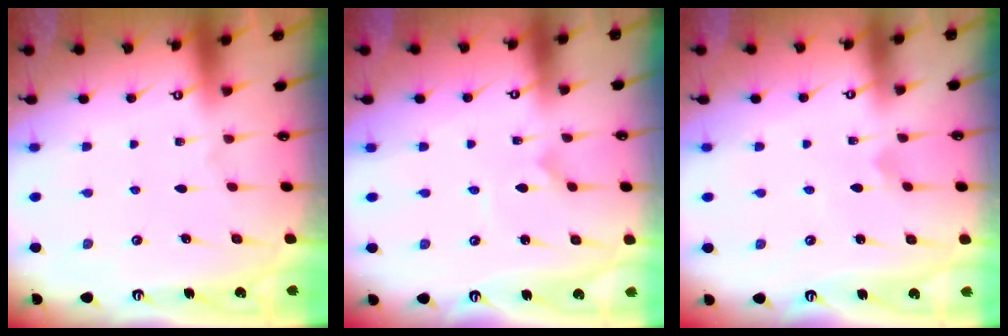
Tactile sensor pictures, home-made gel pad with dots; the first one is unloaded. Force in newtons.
{"total": 0.0}
{"total": 1.8, "press": 1.8, "slide": 0.1}